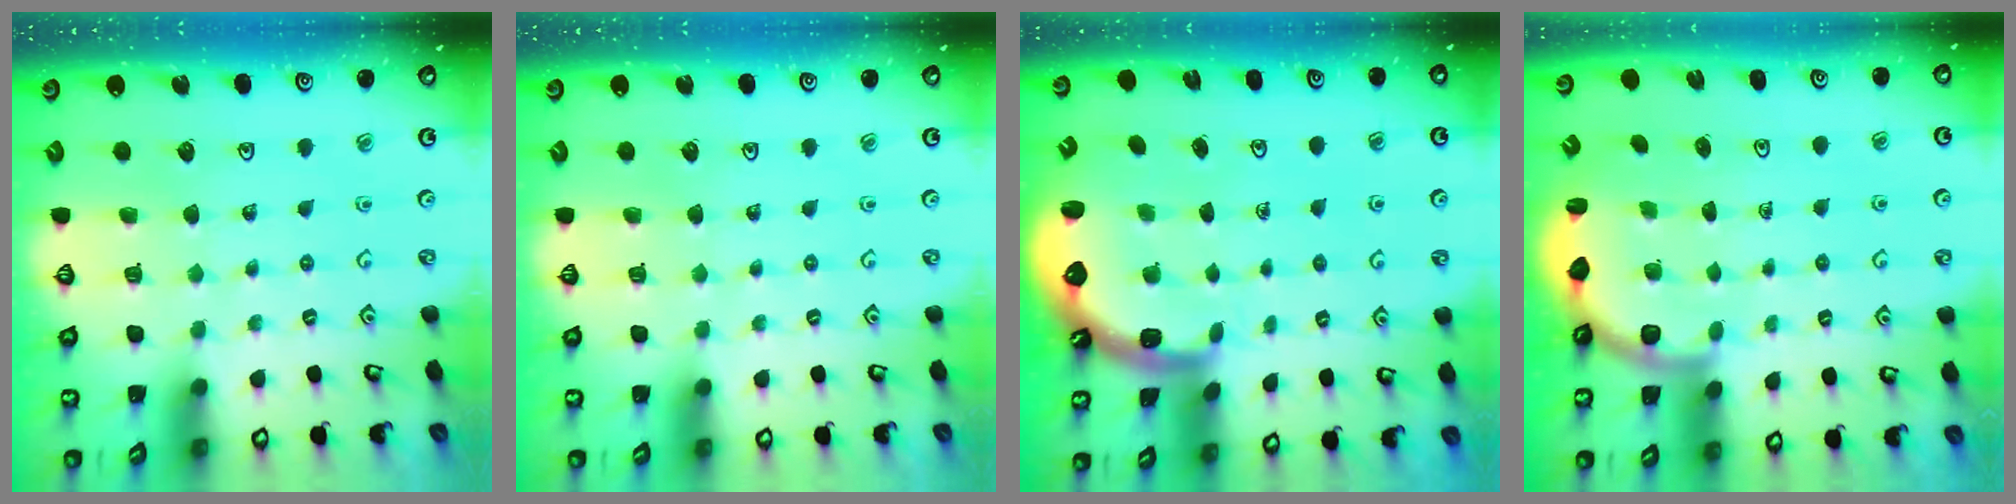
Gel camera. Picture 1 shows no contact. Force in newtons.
{"total": 0.0}
{"total": 1.5, "press": 1.4, "slide": 0.6}
{"total": 3.5, "press": 2.8, "slide": 2.0}